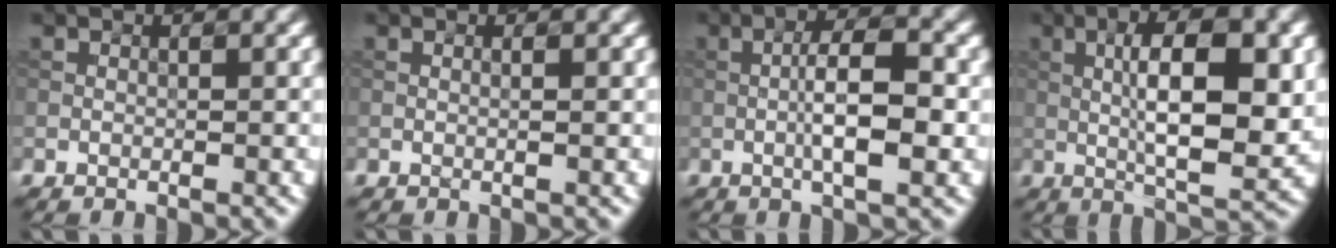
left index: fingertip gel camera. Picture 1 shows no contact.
{"total": 0.7, "force": [0.1, 0.2, 0.6], "torque": [-0.009, 0.001, -0.003]}
{"total": 5.6, "force": [-0.6, 1.4, 5.4], "torque": [-0.095, 0.008, -0.015]}
{"total": 9.3, "force": [0.8, 2.7, 8.8], "torque": [-0.133, 0.001, 0.012]}